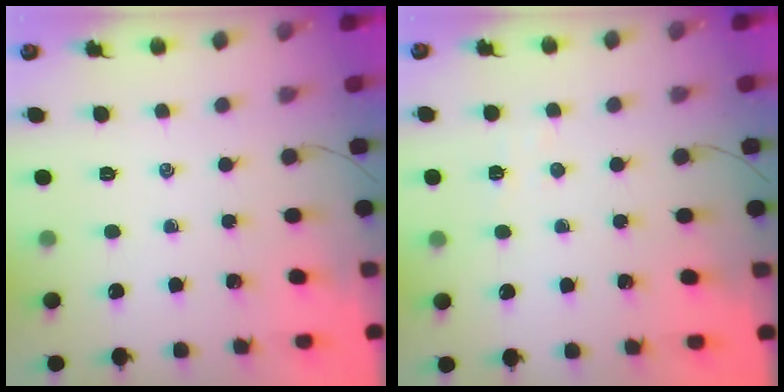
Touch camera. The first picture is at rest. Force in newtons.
{"total": 2.7, "press": 2.6, "slide": 0.8}